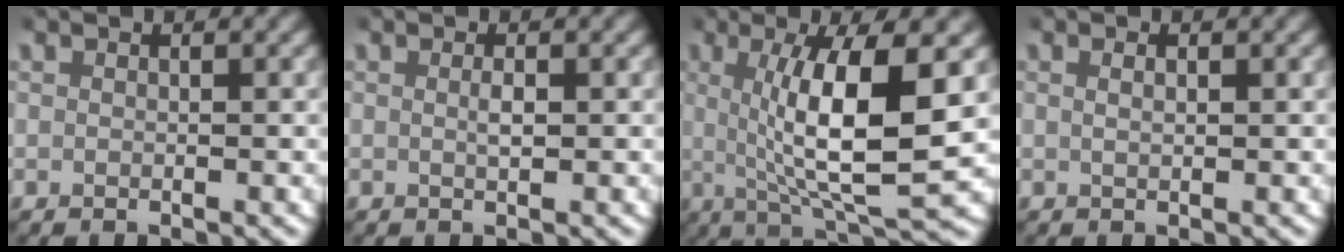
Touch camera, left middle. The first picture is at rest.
{"total": 0.9, "force": [0.1, 0.2, 0.9], "torque": [-0.018, -0.002, 0.002]}
{"total": 9.7, "force": [1.3, 2.2, 9.3], "torque": [-0.143, -0.003, 0.024]}
{"total": 0.6, "force": [0.2, 0.1, 0.6], "torque": [-0.011, -0.001, 0.006]}